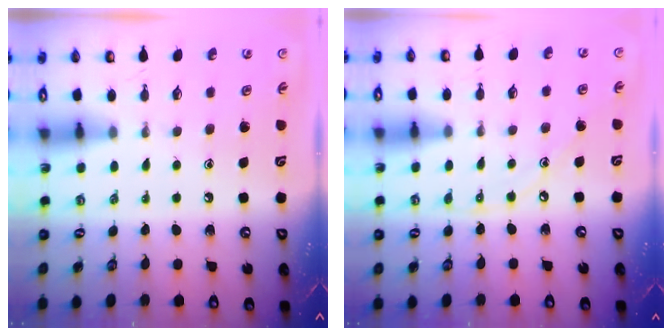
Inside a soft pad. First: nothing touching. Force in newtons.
{"total": 6.0, "press": 6.0, "slide": 0.7}